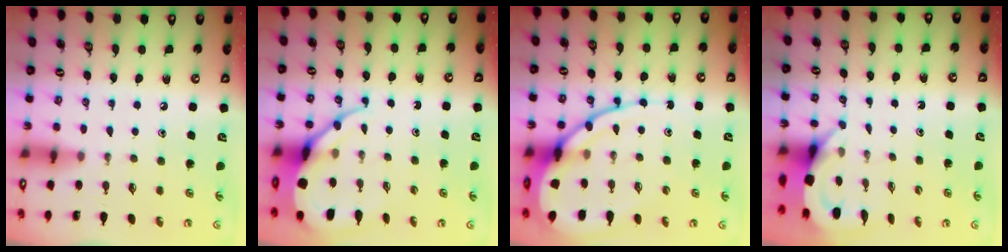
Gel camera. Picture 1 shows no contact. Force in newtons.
{"total": 9.5, "press": 9.4, "slide": 1.1}
{"total": 13.9, "press": 13.8, "slide": 1.3}
{"total": 3.6, "press": 3.6, "slide": 0.3}